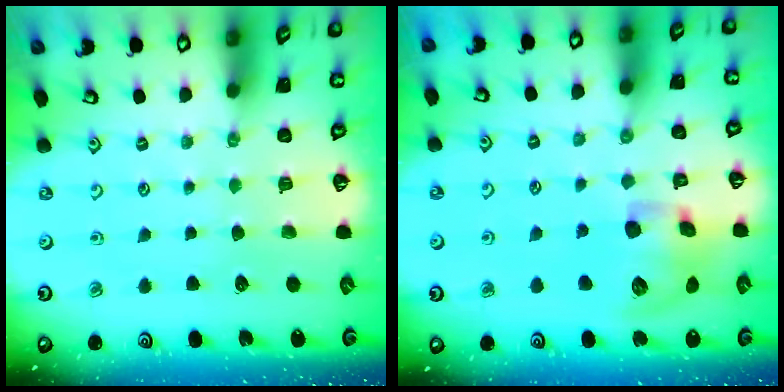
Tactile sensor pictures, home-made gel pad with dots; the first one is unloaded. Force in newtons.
{"total": 13.4, "press": 13.2, "slide": 2.0}